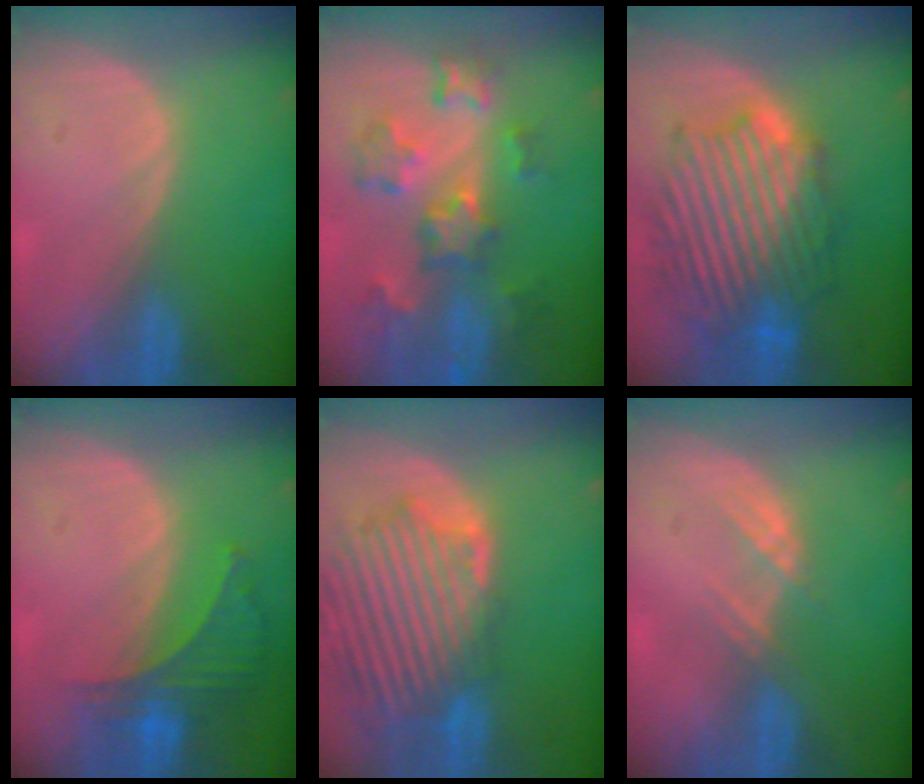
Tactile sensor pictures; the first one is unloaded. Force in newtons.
{"total": 9.0, "press": 7.9, "slide": 4.3}
{"total": 13.1, "press": 13.0, "slide": 1.1}
{"total": 6.3, "press": 5.9, "slide": 2.3}
{"total": 13.5, "press": 11.7, "slide": 6.8}
{"total": 2.6, "press": 2.5, "slide": 0.7}